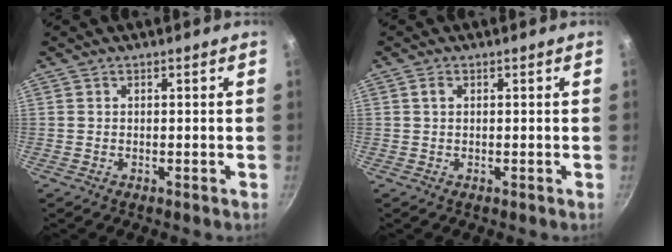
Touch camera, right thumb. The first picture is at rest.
{"total": 1.2, "force": [0.3, 0.6, 0.9], "torque": [-0.018, 0.003, 0.004]}